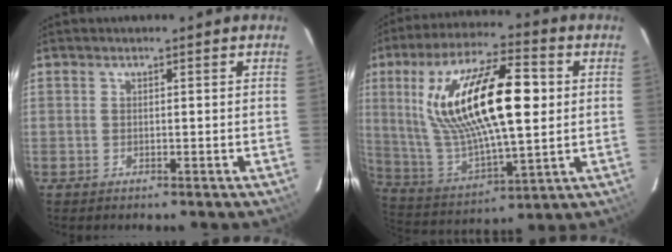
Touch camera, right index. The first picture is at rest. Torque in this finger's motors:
{"motor_torque": [2.14, 0.00, 1.05, 0.21]}